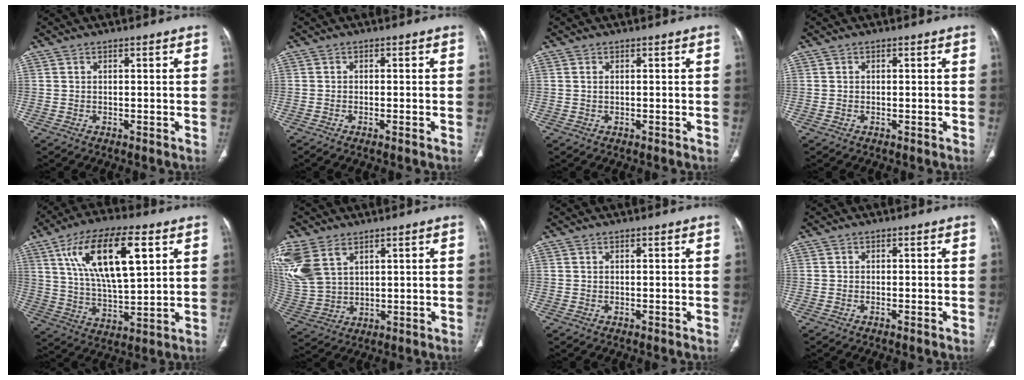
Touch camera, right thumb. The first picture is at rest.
{"total": 1.1, "force": [-0.7, 0.0, 0.8], "torque": [-0.024, -0.002, -0.017]}
{"total": 0.6, "force": [0.2, 0.3, 0.5], "torque": [-0.013, 0.005, 0.006]}
{"total": 0.0}
{"total": 19.0, "force": [7.2, 7.4, 15.9], "torque": [-0.268, -0.014, 0.132]}
{"total": 13.6, "force": [6.4, 8.8, 8.1], "torque": [-0.198, -0.010, 0.144]}
{"total": 0.0}
{"total": 0.6, "force": [-0.4, 0.0, 0.4], "torque": [-0.013, -0.001, -0.009]}